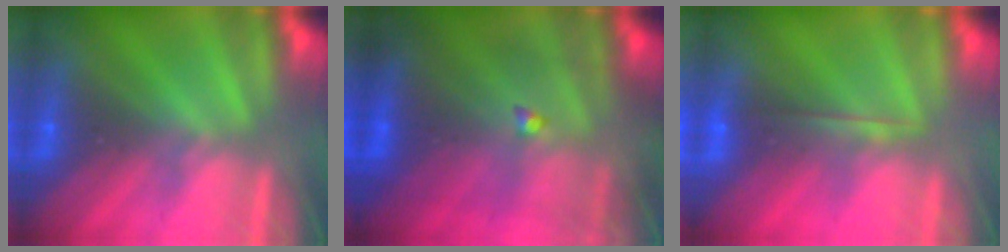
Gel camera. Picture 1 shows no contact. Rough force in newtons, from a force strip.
{"total": 7.3}
{"total": 2.0}